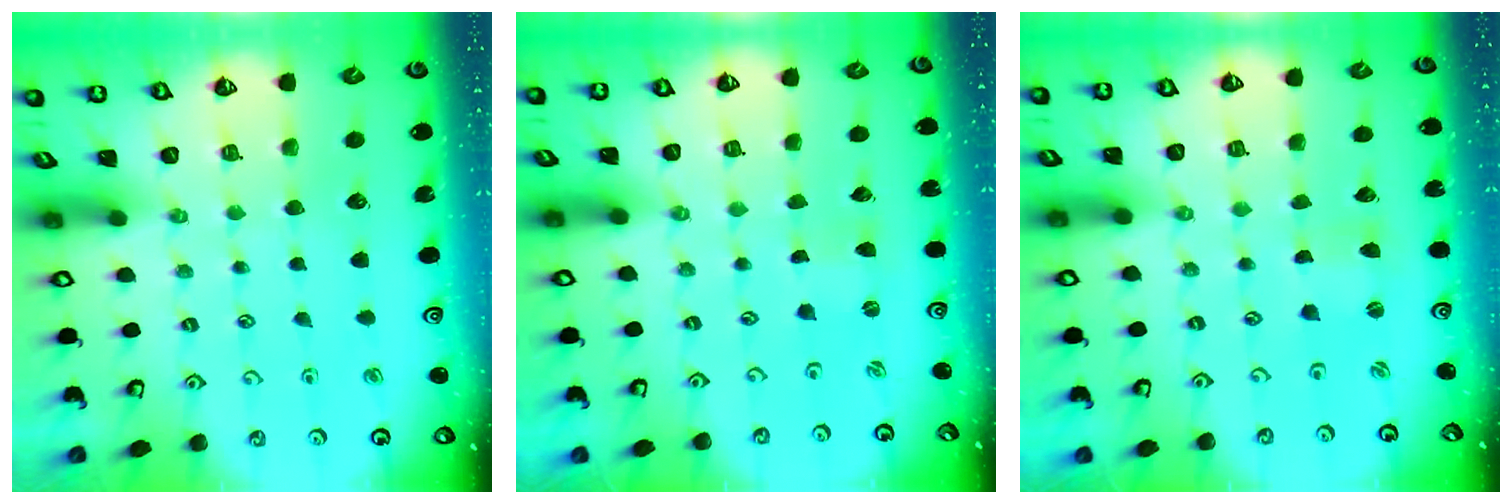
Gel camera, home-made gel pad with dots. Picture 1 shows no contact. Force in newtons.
{"total": 0.0}
{"total": 0.0}